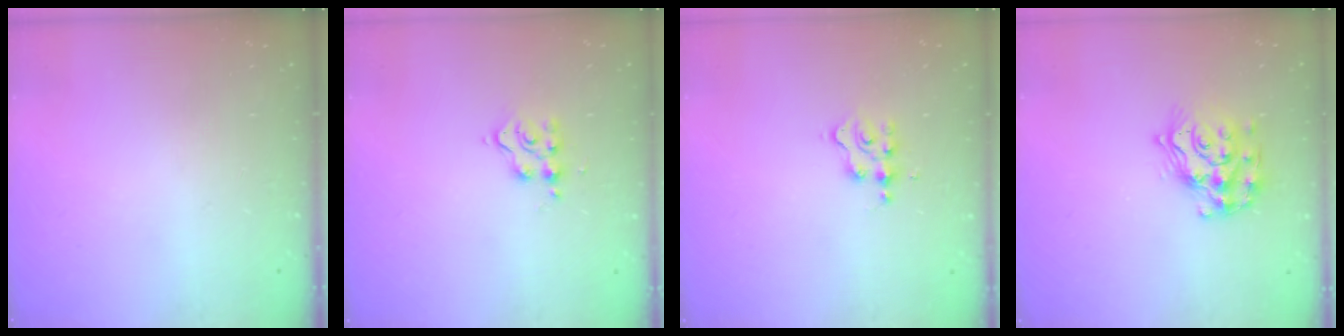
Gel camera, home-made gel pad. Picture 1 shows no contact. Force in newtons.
{"total": 4.3, "press": 4.3, "slide": 0.1}
{"total": 3.1, "press": 3.1, "slide": 0.3}
{"total": 16.2, "press": 16.2, "slide": 1.1}